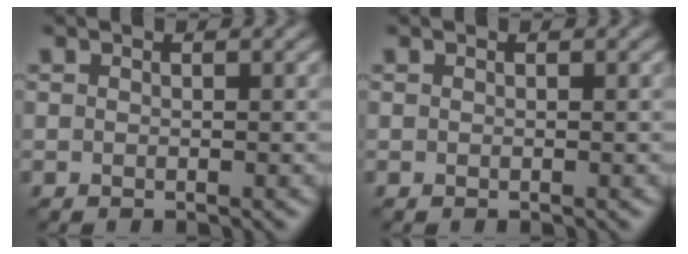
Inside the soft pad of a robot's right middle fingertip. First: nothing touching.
{"total": 0.0}